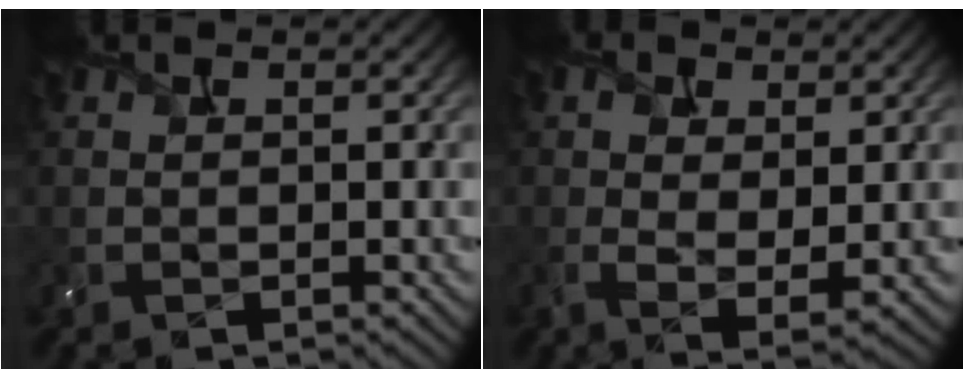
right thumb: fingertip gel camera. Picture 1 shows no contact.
{"total": 4.7, "force": [0.9, 2.2, 4.1], "torque": [-0.094, -0.004, 0.015]}